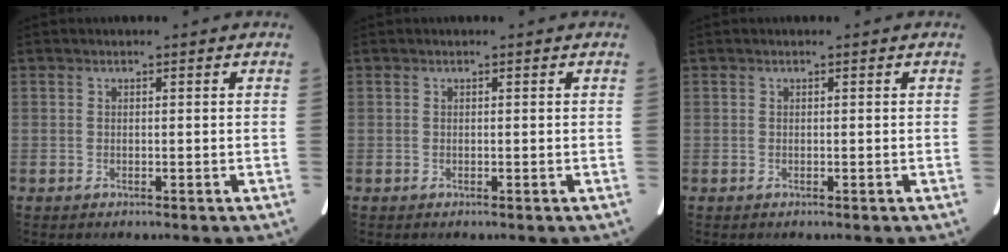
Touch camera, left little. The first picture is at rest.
{"total": 0.0}
{"total": 0.0}